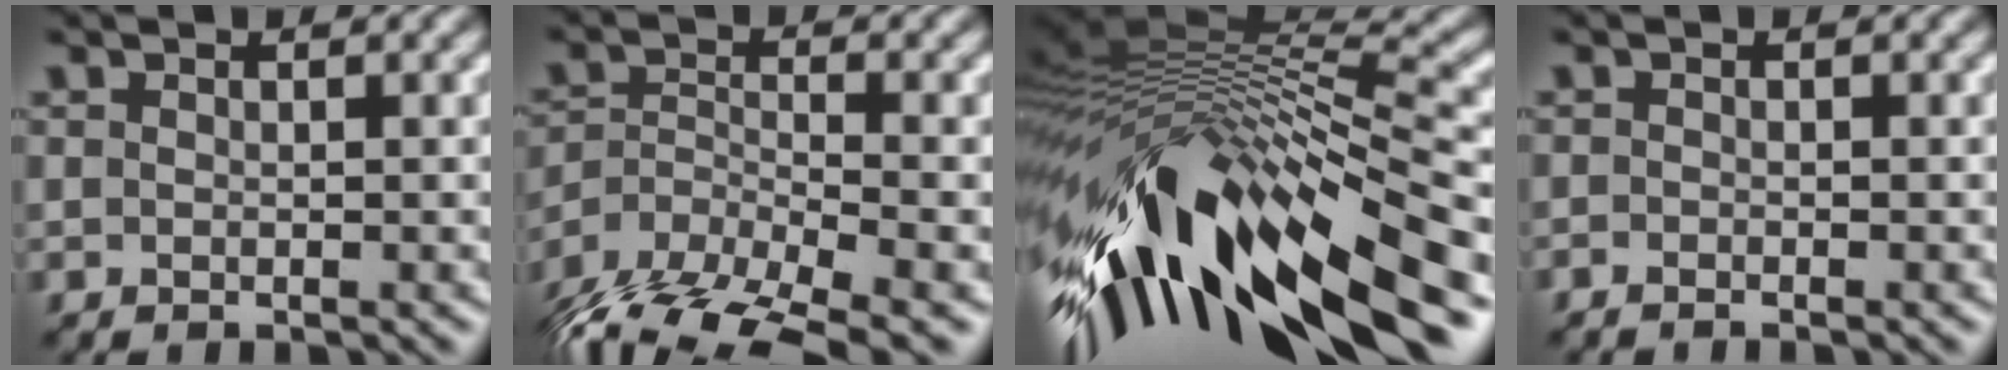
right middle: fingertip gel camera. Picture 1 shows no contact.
{"total": 10.1, "force": [-8.1, 3.2, 5.1], "torque": [-0.094, -0.020, -0.140]}
{"total": 15.3, "force": [-7.1, 5.8, 12.3], "torque": [-0.239, 0.014, -0.128]}
{"total": 0.7, "force": [-0.7, 0.1, 0.1], "torque": [0.000, -0.006, -0.014]}